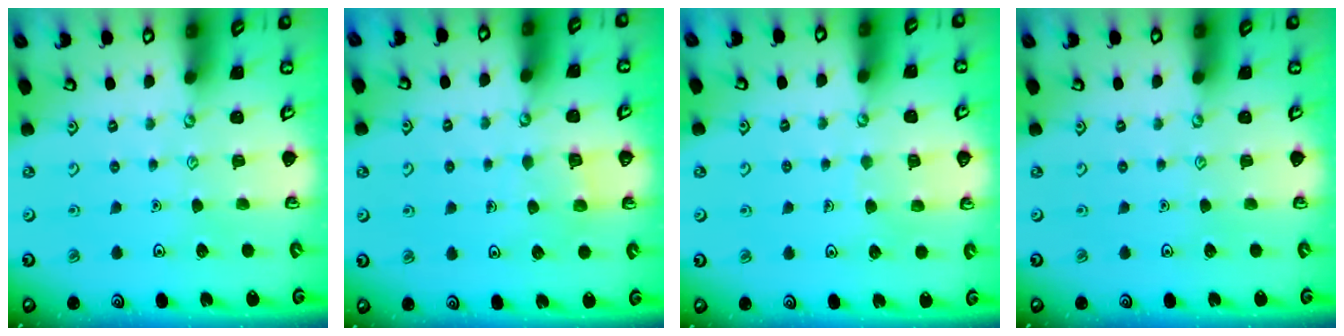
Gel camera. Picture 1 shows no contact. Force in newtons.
{"total": 3.5, "press": 3.4, "slide": 0.3}
{"total": 4.8, "press": 4.8, "slide": 0.4}
{"total": 0.0}